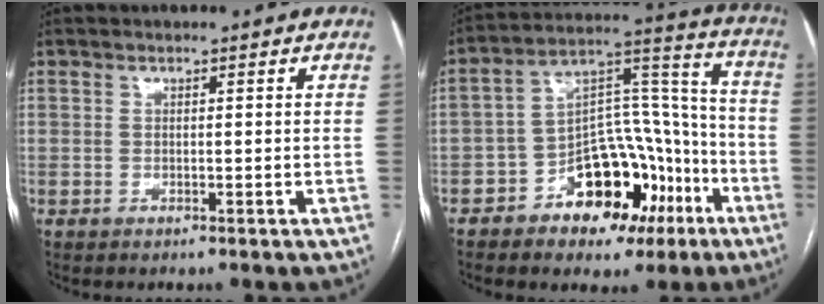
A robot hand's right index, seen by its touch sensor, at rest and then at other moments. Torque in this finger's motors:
{"motor_torque": [1.34, -0.80, 0.85, 0.18]}